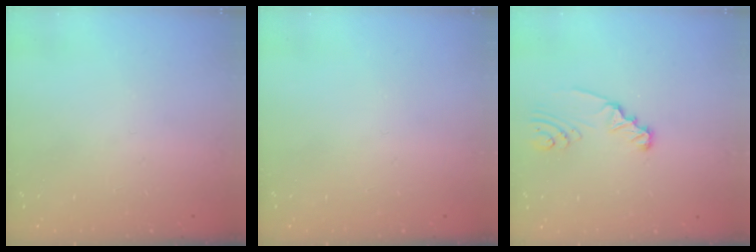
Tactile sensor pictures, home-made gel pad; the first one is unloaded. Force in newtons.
{"total": 0.0}
{"total": 2.4, "press": 2.4, "slide": 0.2}